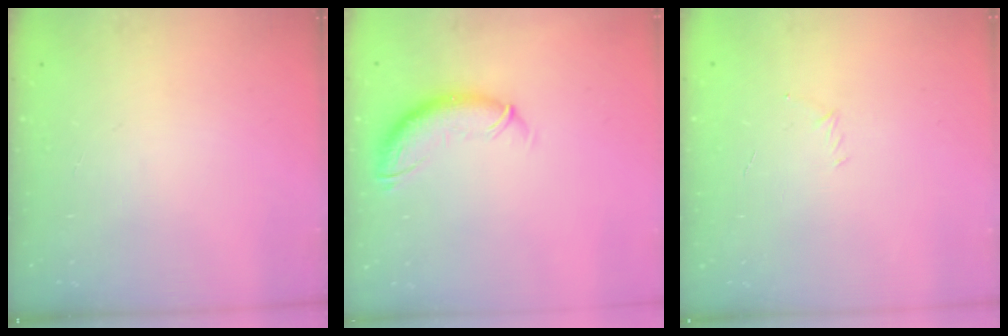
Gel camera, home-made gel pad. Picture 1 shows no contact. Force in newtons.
{"total": 10.4, "press": 10.3, "slide": 0.9}
{"total": 2.9, "press": 2.8, "slide": 0.8}